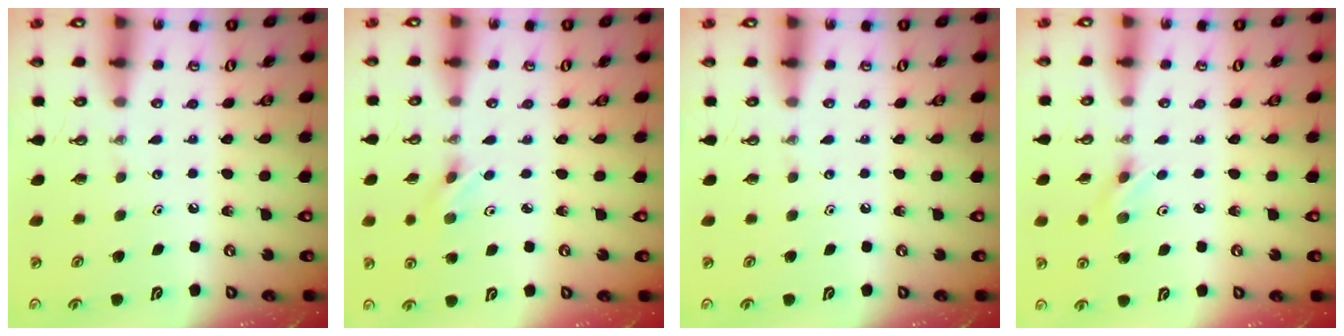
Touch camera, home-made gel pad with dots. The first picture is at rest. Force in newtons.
{"total": 2.1, "press": 2.0, "slide": 0.6}
{"total": 0.0}
{"total": 3.8, "press": 3.6, "slide": 1.4}